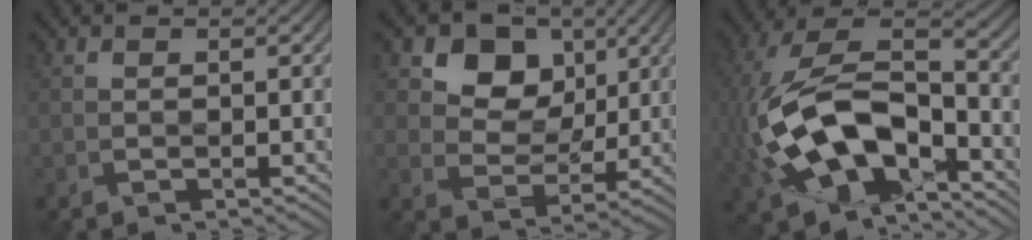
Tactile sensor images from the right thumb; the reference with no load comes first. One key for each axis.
{"total": 8.9, "fx": 4.3, "fy": 6.6, "fz": 4.1, "tx": -0.072, "ty": -0.003, "tz": 0.061}
{"total": 16.6, "fx": -5.2, "fy": 9.0, "fz": 12.9, "tx": -0.285, "ty": -0.014, "tz": -0.090}